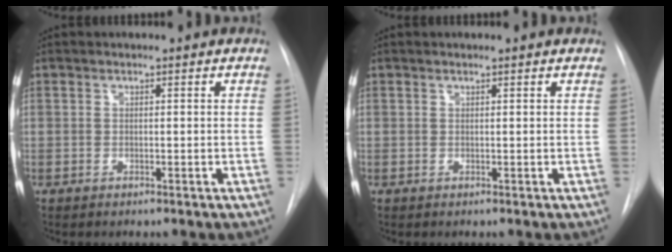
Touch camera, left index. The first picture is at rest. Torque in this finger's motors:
{"motor_torque": [0.02, -0.04, -0.08, 0.01]}